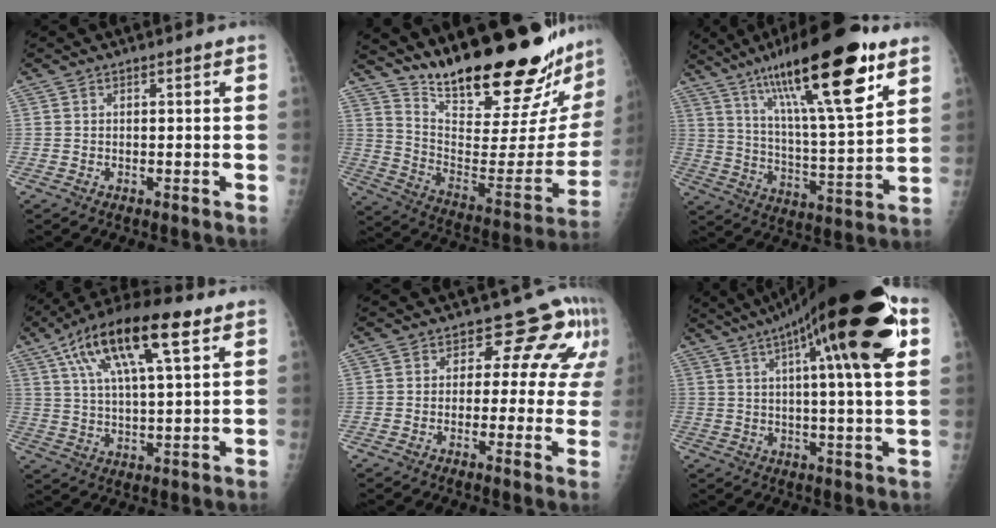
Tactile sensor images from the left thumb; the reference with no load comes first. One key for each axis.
{"total": 29.8, "fx": 24.5, "fy": 5.5, "fz": 16.0, "tx": -0.226, "ty": -0.162, "tz": 0.360}
{"total": 24.9, "fx": 14.0, "fy": 5.3, "fz": 19.9, "tx": -0.313, "ty": -0.039, "tz": 0.233}
{"total": 18.3, "fx": 8.7, "fy": 5.9, "fz": 14.9, "tx": -0.262, "ty": 0.000, "tz": 0.151}
{"total": 9.9, "fx": 3.9, "fy": 6.3, "fz": 6.5, "tx": -0.027, "ty": -0.006, "tz": 0.028}
{"total": 24.9, "fx": 10.4, "fy": 5.0, "fz": 22.1, "tx": -0.339, "ty": 0.012, "tz": 0.153}